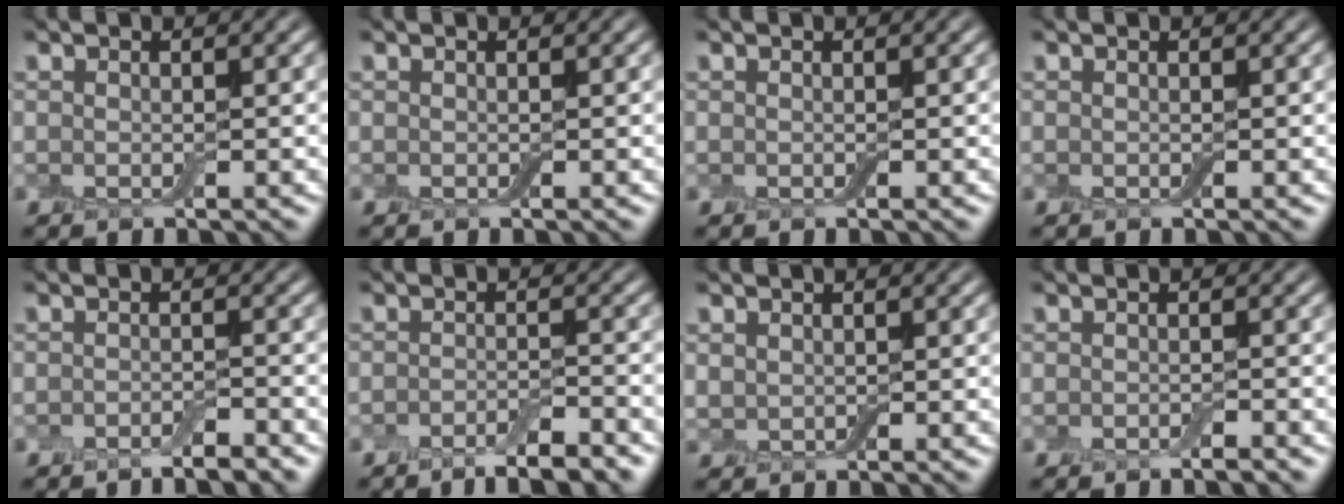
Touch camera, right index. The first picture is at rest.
{"total": 0.0}
{"total": 0.0}
{"total": 0.0}
{"total": 1.6, "force": [-1.4, 0.1, 0.8], "torque": [-0.012, 0.000, -0.025]}
{"total": 3.6, "force": [-2.7, 0.7, 2.2], "torque": [-0.033, 0.002, -0.046]}
{"total": 0.7, "force": [0.4, 0.6, -0.1], "torque": [0.003, 0.003, 0.004]}
{"total": 0.9, "force": [-0.7, 0.0, 0.5], "torque": [-0.006, -0.001, -0.012]}